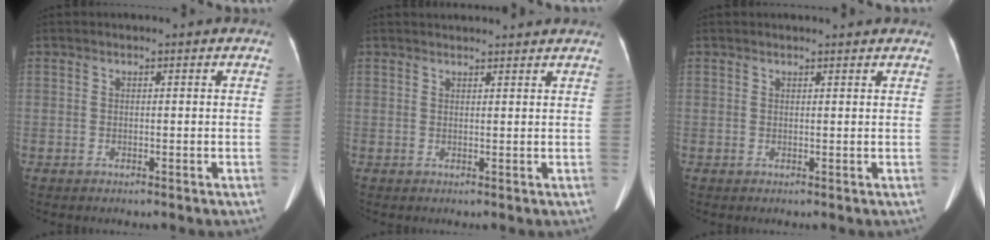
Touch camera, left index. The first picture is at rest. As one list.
[{"total": 6.8, "force": [6.6, 0.6, 1.7], "torque": [-0.020, 0.030, 0.072]}, {"total": 3.5, "force": [3.3, 0.5, 0.9], "torque": [-0.014, 0.012, 0.035]}]